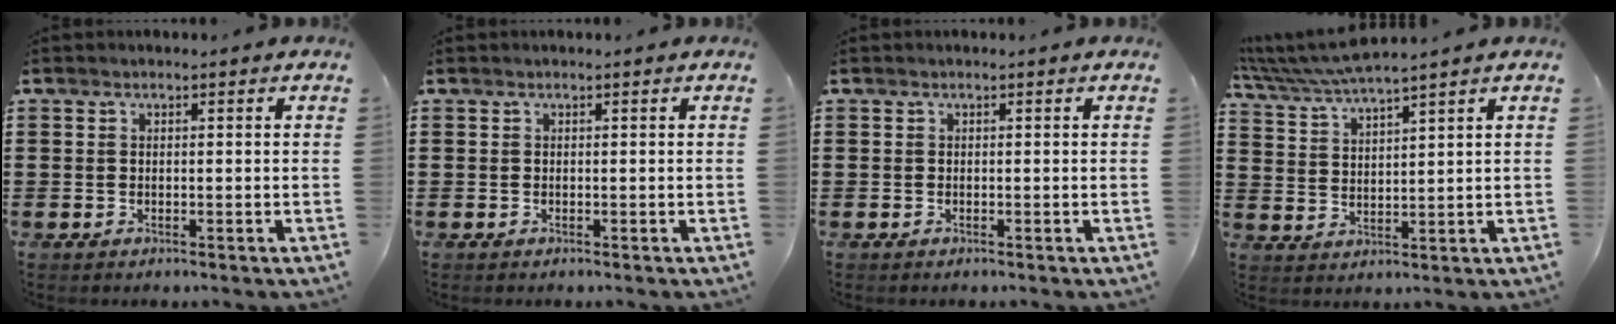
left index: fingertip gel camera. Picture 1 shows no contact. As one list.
[{"total": 0.0}, {"total": 0.0}, {"total": 4.6, "force": [4.3, -0.5, 1.6], "torque": [-0.046, -0.021, 0.075]}]